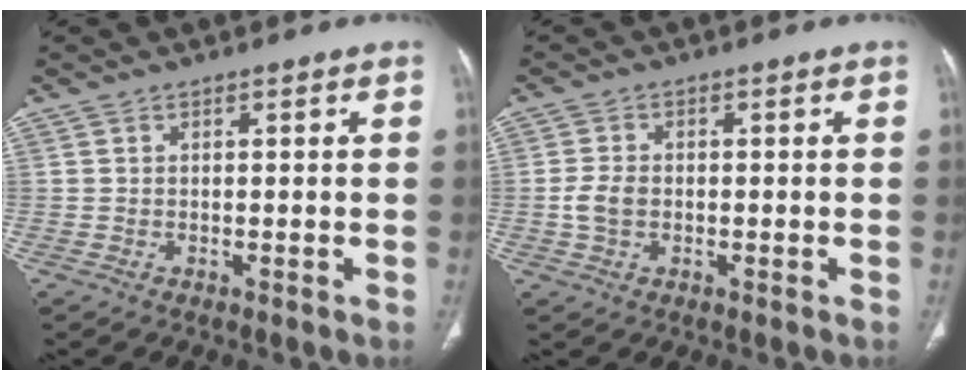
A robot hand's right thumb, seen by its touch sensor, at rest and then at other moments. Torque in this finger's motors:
{"motor_torque": [0.95, 0.78, 0.53, -0.41, 0.17]}